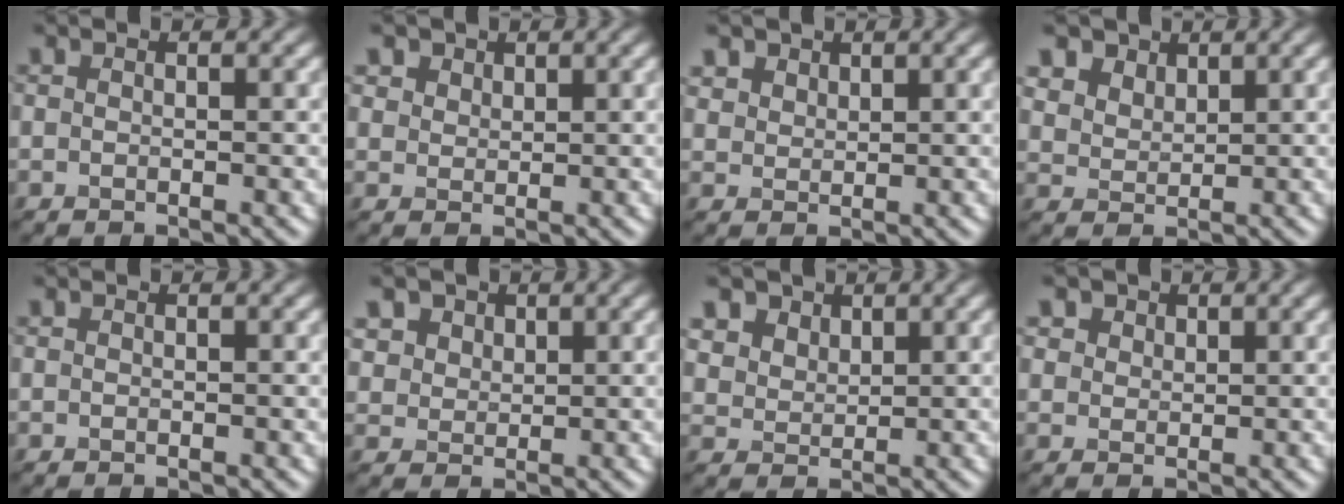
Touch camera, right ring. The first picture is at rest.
{"total": 1.4, "force": [1.0, 0.0, -1.0], "torque": [-0.014, -0.006, 0.040]}
{"total": 1.6, "force": [1.0, -0.3, -1.2], "torque": [-0.013, -0.006, 0.052]}
{"total": 3.0, "force": [2.8, 1.0, -0.2], "torque": [-0.050, 0.003, 0.084]}
{"total": 0.0}
{"total": 2.5, "force": [2.1, 1.3, 0.0], "torque": [-0.052, 0.006, 0.067]}
{"total": 2.8, "force": [2.5, 1.2, -0.1], "torque": [-0.052, 0.004, 0.078]}
{"total": 1.2, "force": [0.8, 0.0, -0.8], "torque": [-0.010, 0.003, 0.025]}